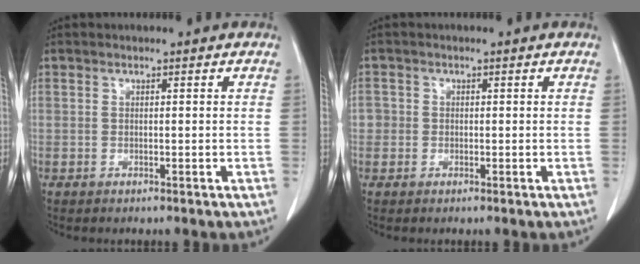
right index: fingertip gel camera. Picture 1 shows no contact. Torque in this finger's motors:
{"motor_torque": [0.03, -0.01, 0.04, 0.01]}